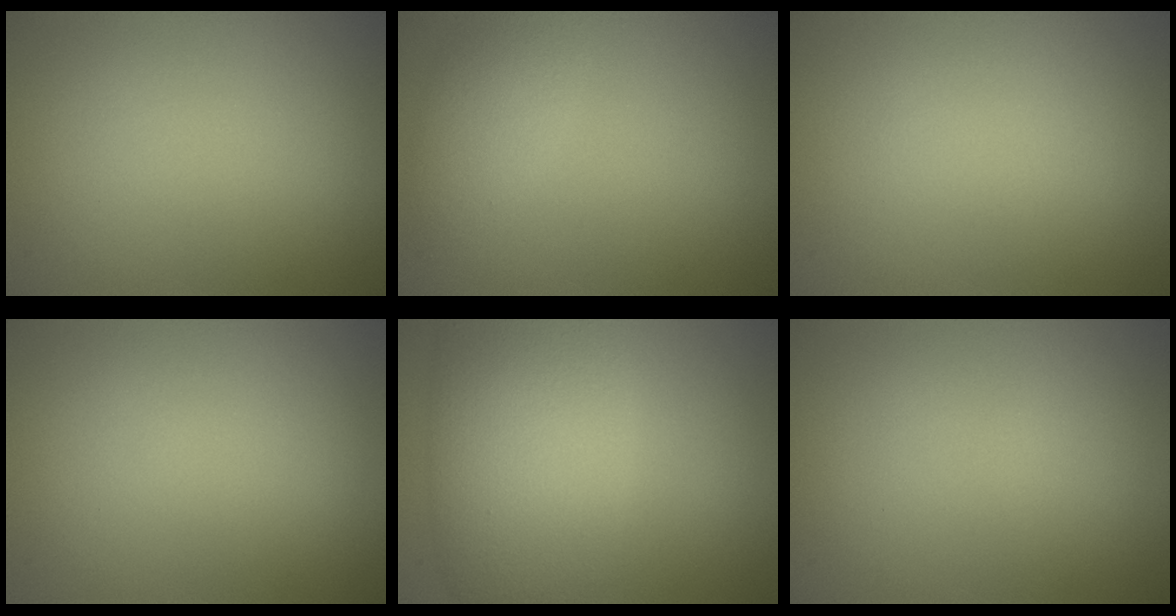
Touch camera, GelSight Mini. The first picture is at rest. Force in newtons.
{"total": 2.5, "press": 2.5, "slide": 0.1}
{"total": 0.0}
{"total": 0.0}
{"total": 9.5, "press": 9.4, "slide": 0.3}
{"total": 0.0}